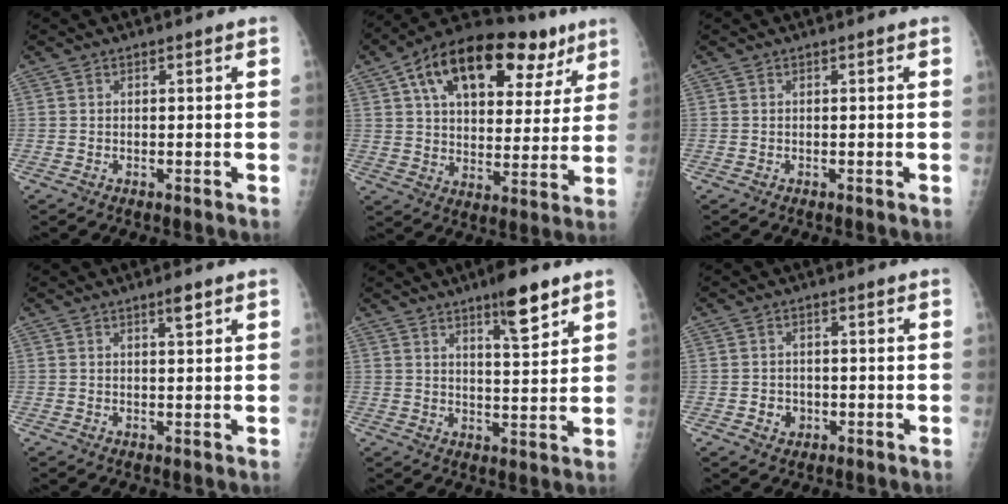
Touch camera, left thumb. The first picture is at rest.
{"total": 25.8, "force": [12.7, 13.7, 17.7], "torque": [-0.240, 0.012, 0.197]}
{"total": 0.0}
{"total": 2.1, "force": [1.3, 0.4, 1.6], "torque": [-0.021, -0.007, 0.021]}
{"total": 8.4, "force": [5.5, 1.8, 6.0], "torque": [-0.081, -0.034, 0.085]}
{"total": 2.8, "force": [-0.8, 2.5, 1.1], "torque": [-0.003, 0.005, -0.007]}